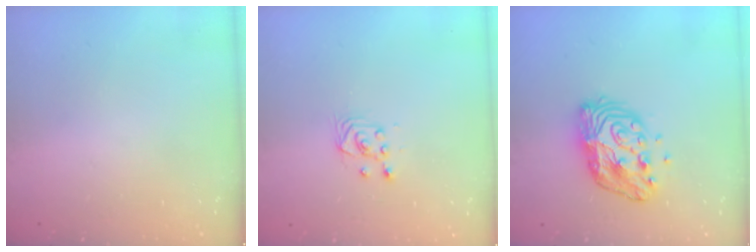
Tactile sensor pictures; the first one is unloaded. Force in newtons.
{"total": 2.9, "press": 2.6, "slide": 1.3}
{"total": 12.7, "press": 12.6, "slide": 1.0}